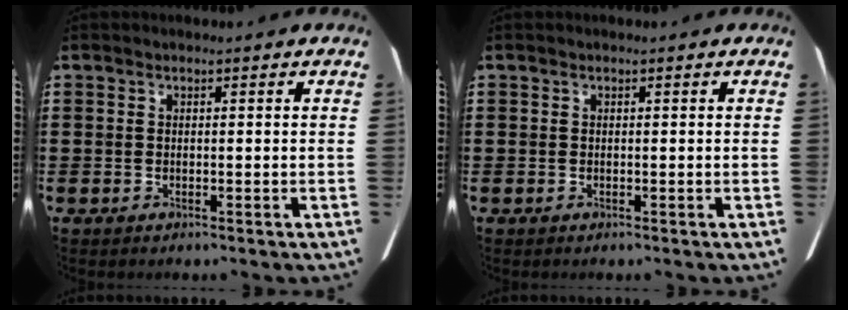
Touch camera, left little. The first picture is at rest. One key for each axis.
{"total": 0.0}